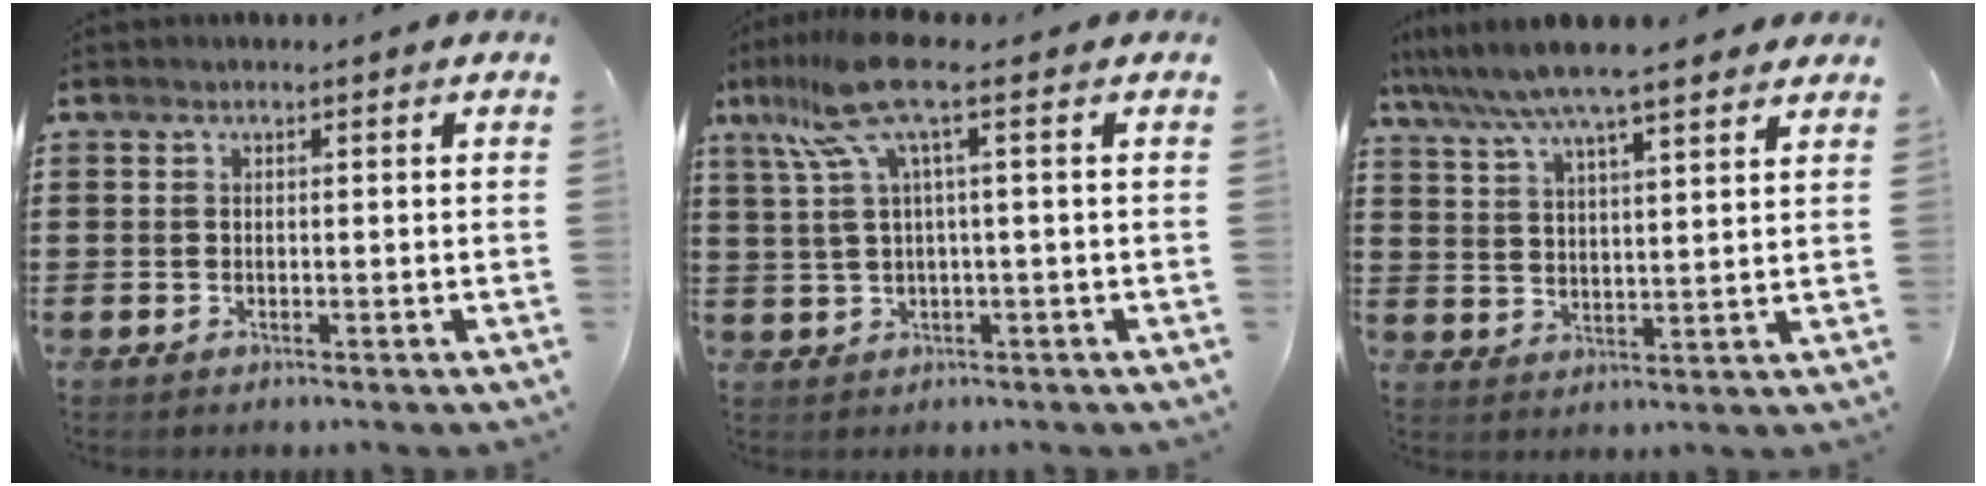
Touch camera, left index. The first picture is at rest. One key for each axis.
{"total": 8.5, "fx": 3.4, "fy": 0.7, "fz": 7.8, "tx": -0.185, "ty": -0.015, "tz": 0.052}
{"total": 7.6, "fx": 6.4, "fy": 0.7, "fz": 3.9, "tx": -0.097, "ty": -0.021, "tz": 0.112}